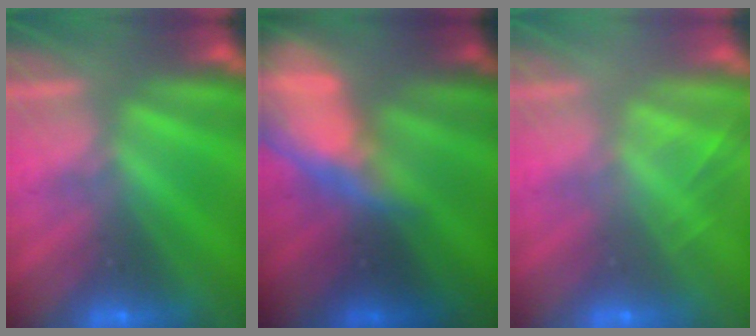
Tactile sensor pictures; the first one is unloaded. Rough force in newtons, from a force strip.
{"total": 9.4}
{"total": 2.0}